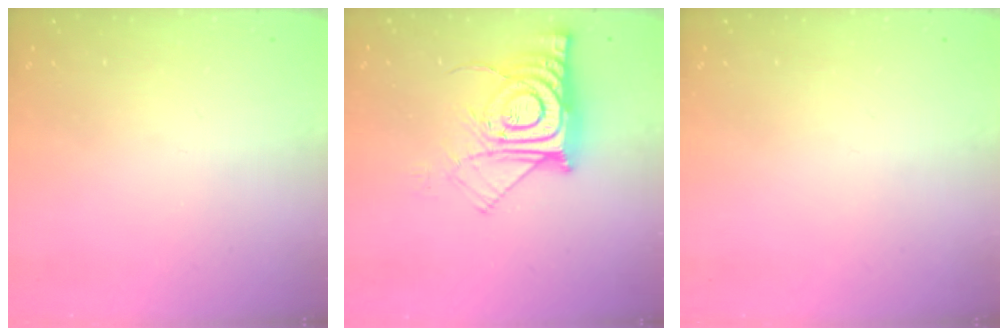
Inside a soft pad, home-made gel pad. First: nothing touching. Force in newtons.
{"total": 15.1, "press": 15.0, "slide": 1.2}
{"total": 0.0}